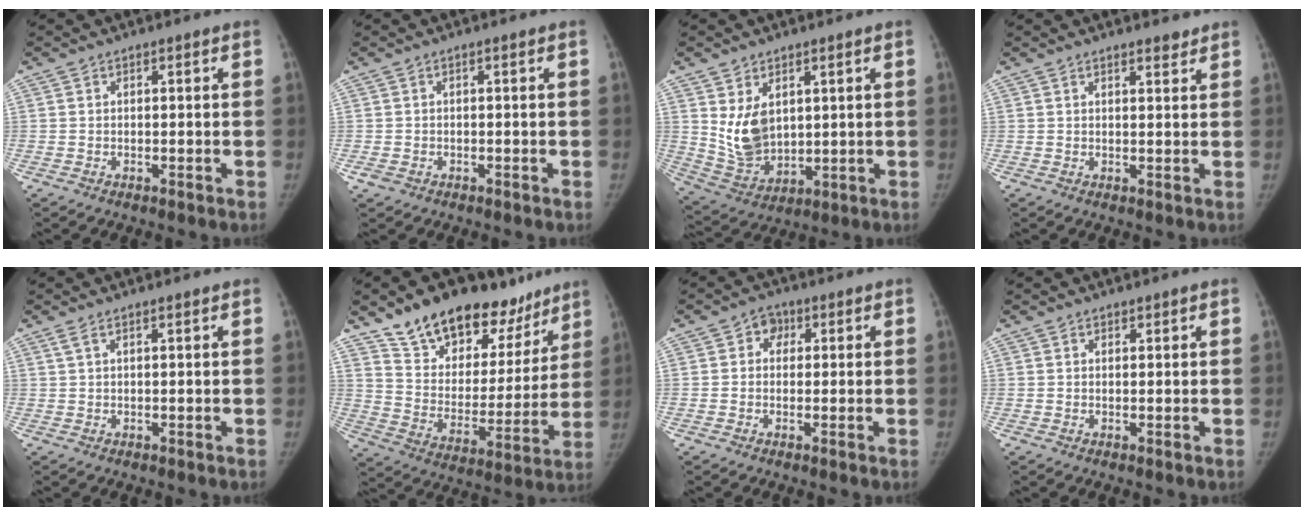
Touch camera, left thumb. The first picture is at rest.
{"total": 1.5, "force": [-0.7, 1.1, 0.7], "torque": [-0.016, 0.004, -0.009]}
{"total": 9.7, "force": [2.8, 6.7, 6.5], "torque": [-0.094, -0.027, 0.078]}
{"total": 1.9, "force": [1.7, 0.5, 0.8], "torque": [-0.005, -0.013, 0.025]}
{"total": 1.7, "force": [1.0, 0.3, 1.3], "torque": [-0.036, 0.010, 0.024]}
{"total": 24.5, "force": [17.9, 12.7, 11.0], "torque": [-0.124, -0.073, 0.288]}
{"total": 3.1, "force": [0.8, 2.6, 1.4], "torque": [0.003, 0.004, 0.003]}
{"total": 0.8, "force": [0.7, 0.4, 0.1], "torque": [0.008, -0.005, 0.008]}